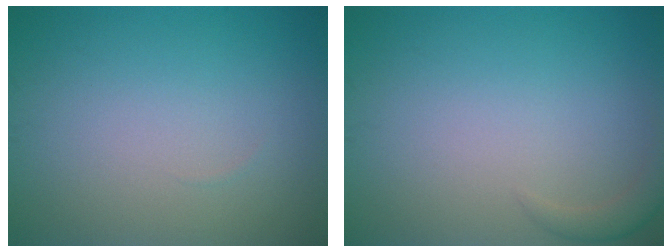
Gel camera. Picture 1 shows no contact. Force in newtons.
{"total": 1.4, "press": 1.4, "slide": 0.2}